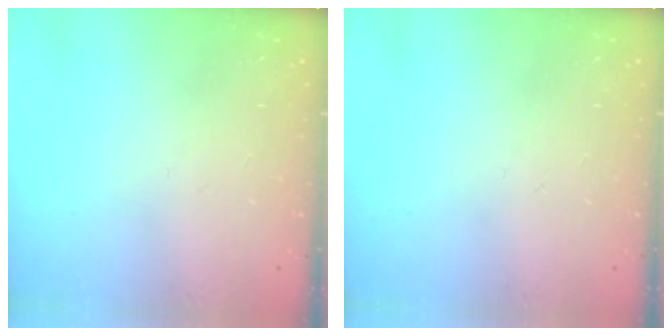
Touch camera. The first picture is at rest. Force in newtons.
{"total": 0.0}